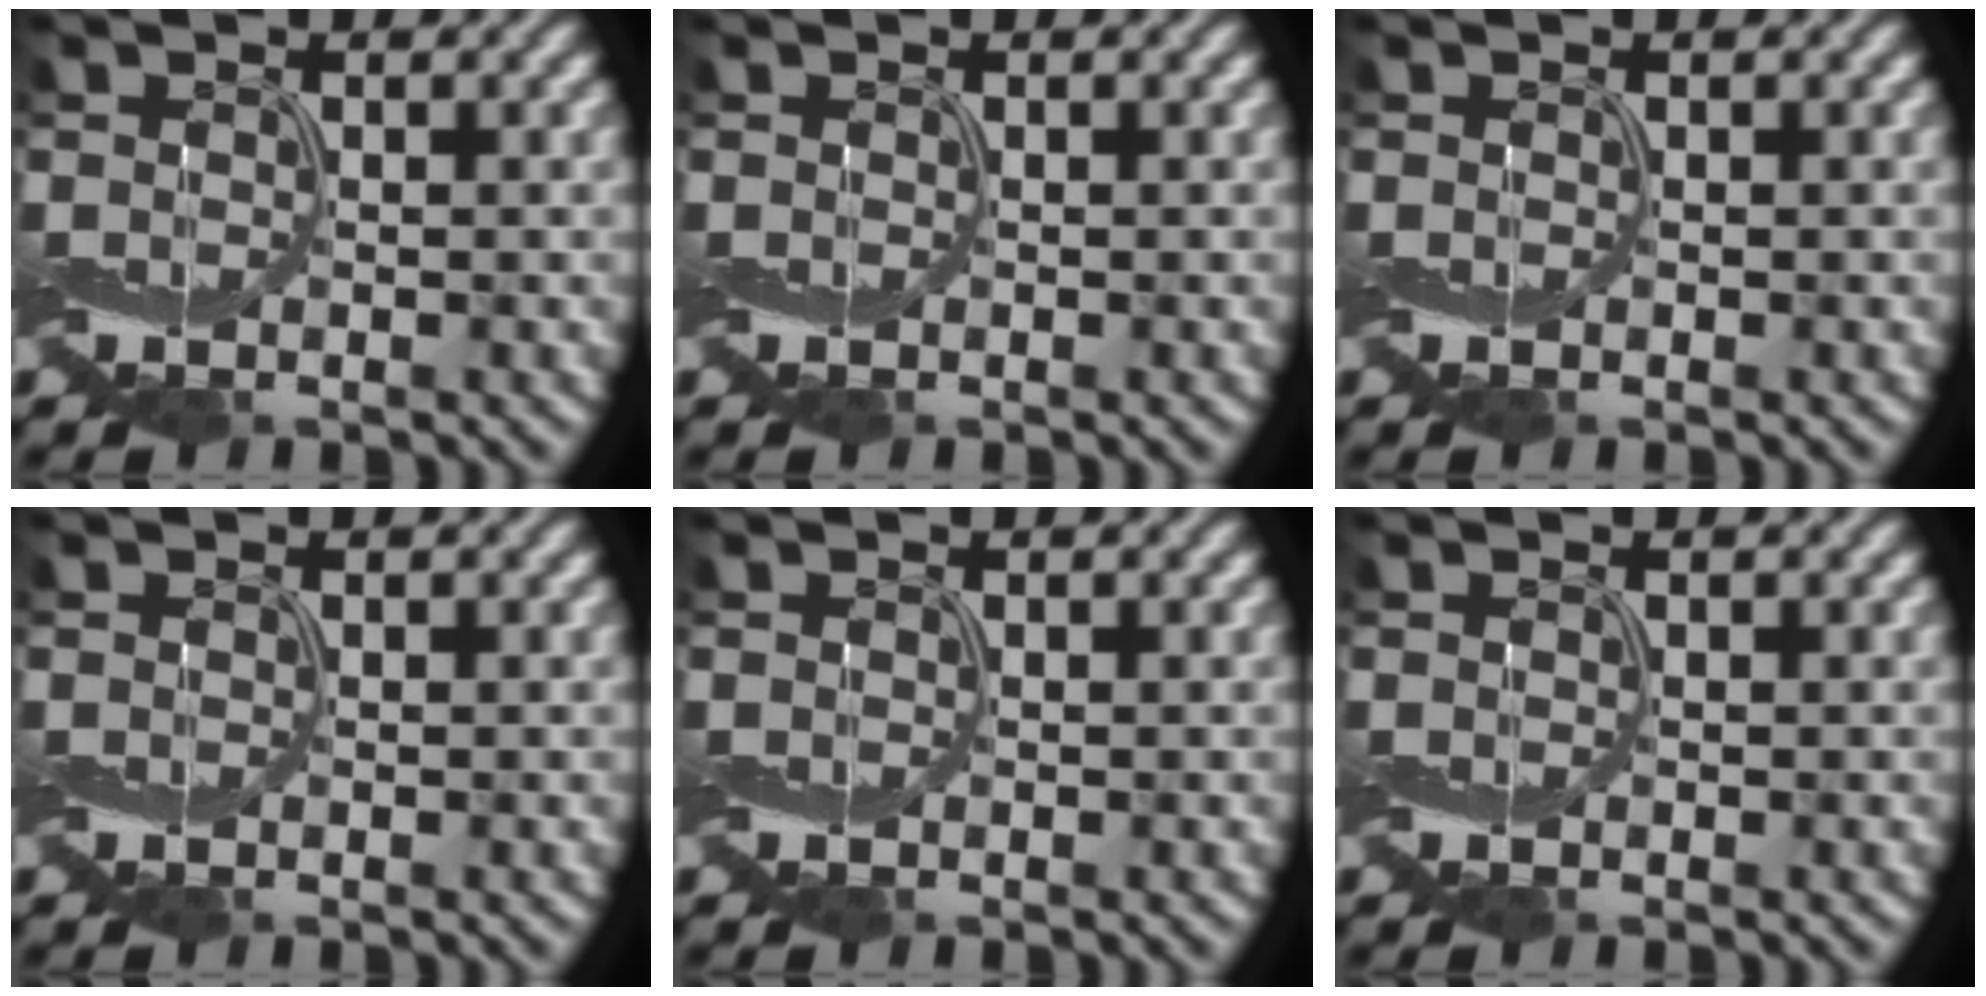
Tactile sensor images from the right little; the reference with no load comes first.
{"total": 0.0}
{"total": 0.0}
{"total": 0.0}
{"total": 0.0}
{"total": 0.0}